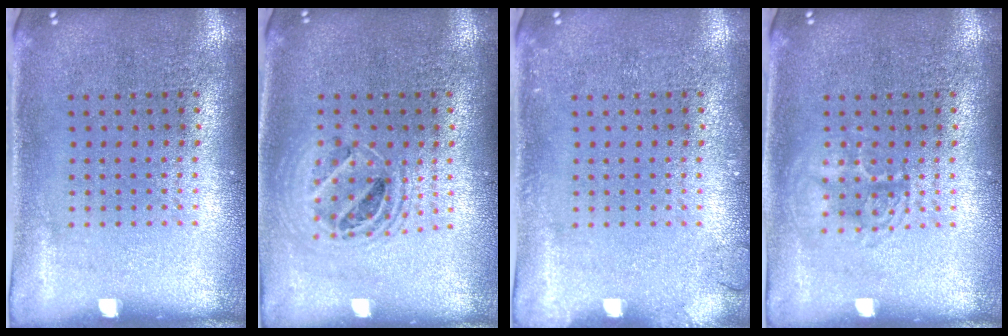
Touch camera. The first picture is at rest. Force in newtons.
{"total": 1.5, "press": 1.3, "slide": 0.8}
{"total": 1.0, "press": 1.0, "slide": 0.1}
{"total": 1.9, "press": 1.9, "slide": 0.3}